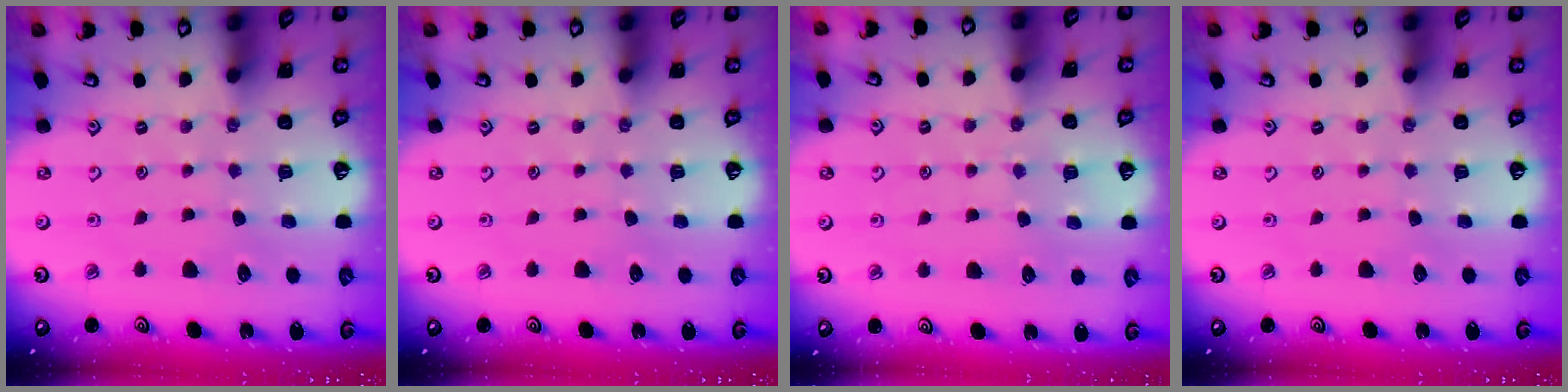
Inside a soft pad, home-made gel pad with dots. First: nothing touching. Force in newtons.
{"total": 0.0}
{"total": 5.0, "press": 5.0, "slide": 0.6}
{"total": 0.0}